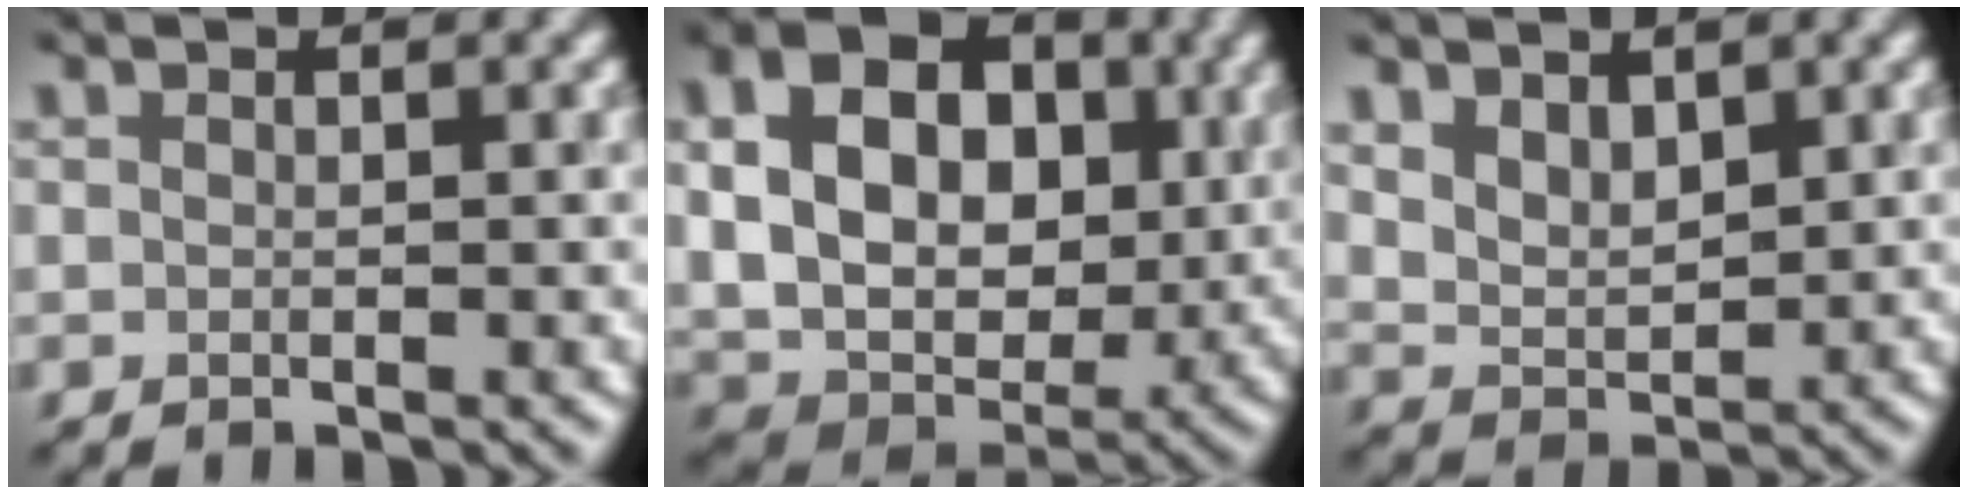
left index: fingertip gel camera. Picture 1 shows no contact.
{"total": 13.6, "force": [2.8, 9.8, 9.0], "torque": [-0.171, 0.020, 0.051]}
{"total": 3.0, "force": [1.7, 1.7, 1.7], "torque": [-0.035, -0.004, 0.039]}